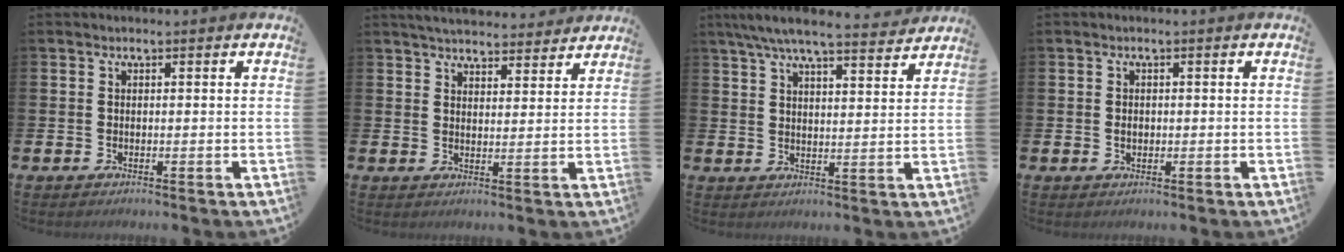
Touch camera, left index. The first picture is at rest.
{"total": 4.5, "force": [4.4, 0.7, 0.5], "torque": [-0.019, -0.023, 0.077]}
{"total": 7.0, "force": [6.5, 0.8, 2.7], "torque": [-0.062, -0.033, 0.113]}
{"total": 1.0, "force": [0.0, 0.8, 0.6], "torque": [0.002, 0.001, -0.005]}